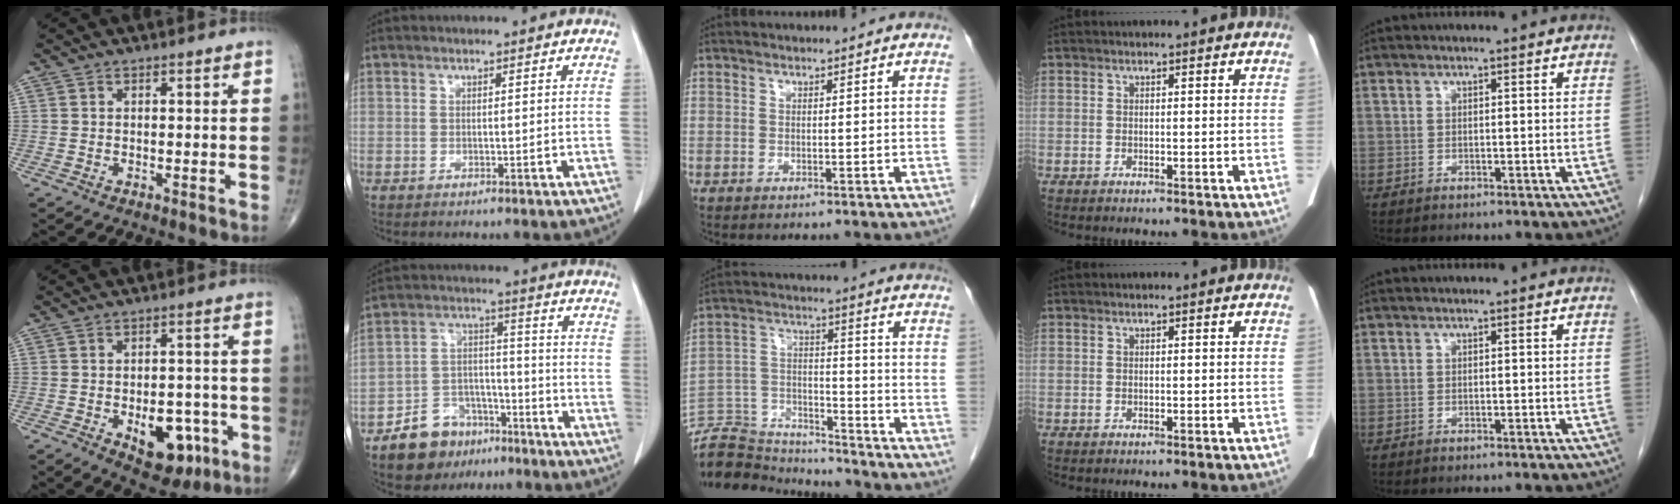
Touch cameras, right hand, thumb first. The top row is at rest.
{"thumb": {"total": 13.6, "force": [-5.2, 7.4, 10.2], "torque": [-0.108, 0.026, -0.061]}, "index": {"total": 10.3, "force": [-7.2, 6.6, 3.1], "torque": [-0.055, 0.028, -0.119]}, "middle": {"total": 13.2, "force": [-13.0, 2.0, 1.3], "torque": [-0.021, 0.027, -0.223]}}